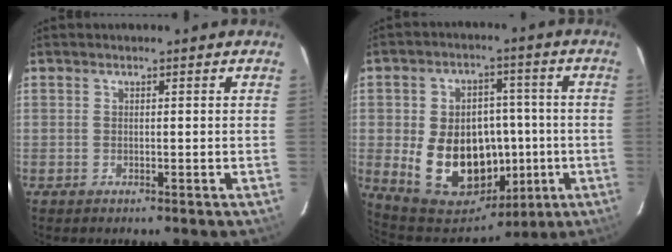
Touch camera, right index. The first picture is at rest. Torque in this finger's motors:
{"motor_torque": [1.22, -0.75, 1.06, 0.20]}